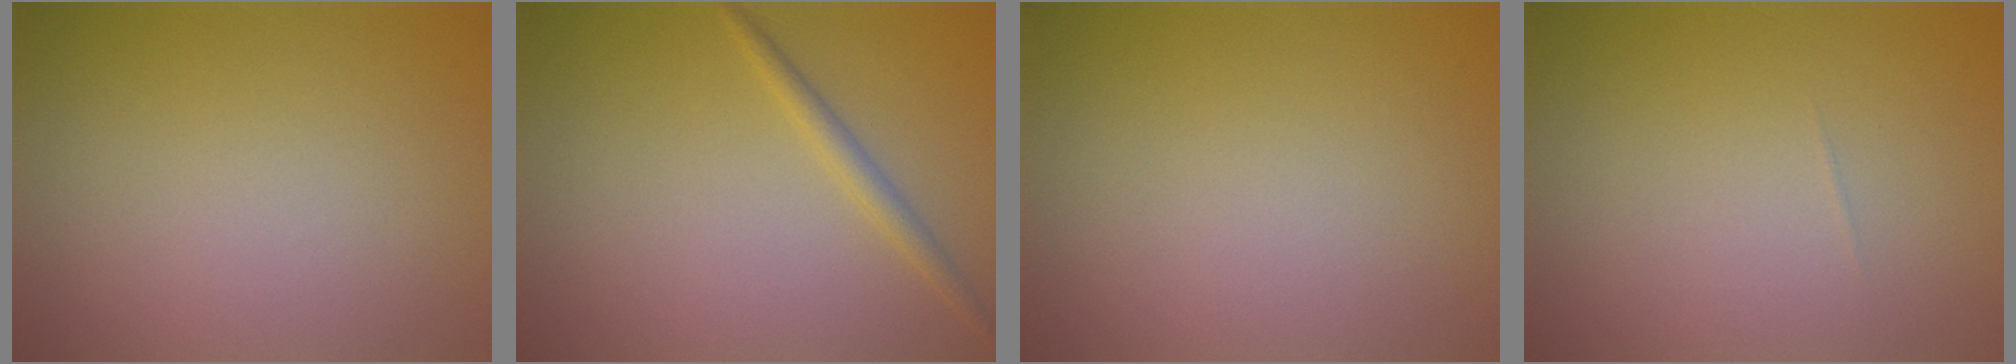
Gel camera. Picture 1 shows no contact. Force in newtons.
{"total": 1.5, "press": 1.5, "slide": 0.1}
{"total": 0.0}
{"total": 0.0}